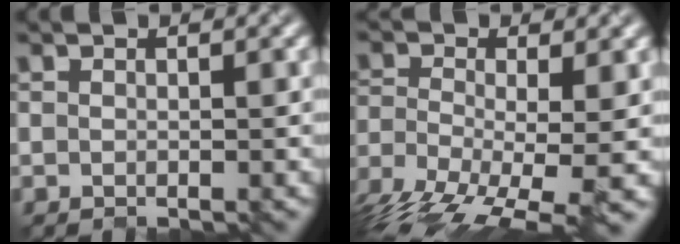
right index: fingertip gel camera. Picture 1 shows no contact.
{"total": 10.5, "force": [-5.7, 4.1, 7.8], "torque": [-0.161, -0.028, -0.102]}